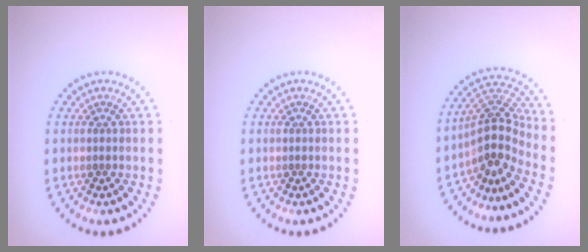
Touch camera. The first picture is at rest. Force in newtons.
{"total": 0.0}
{"total": 4.0, "press": 2.8, "slide": 2.9}